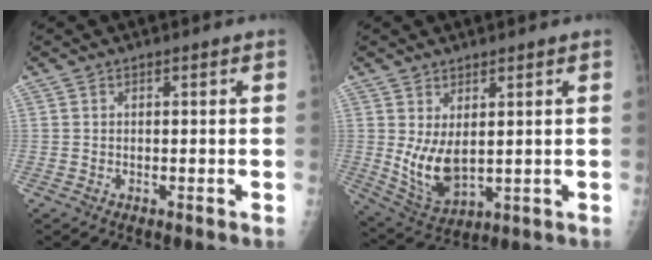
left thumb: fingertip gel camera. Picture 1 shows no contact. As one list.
[{"total": 8.4, "force": [1.4, 4.5, 6.9], "torque": [-0.122, -0.024, 0.046]}]